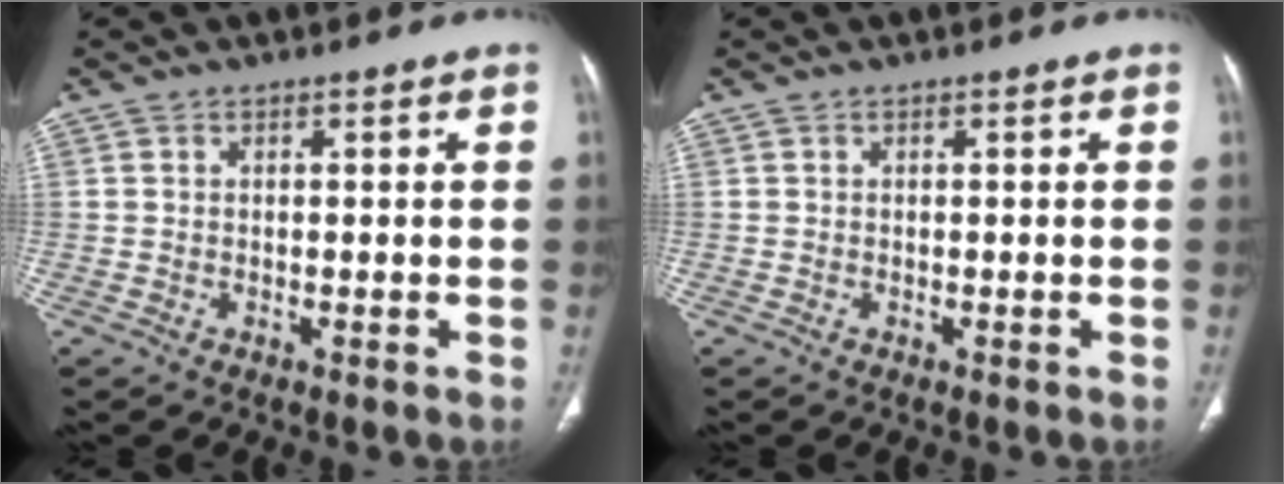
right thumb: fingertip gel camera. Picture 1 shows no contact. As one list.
[{"total": 0.0}]